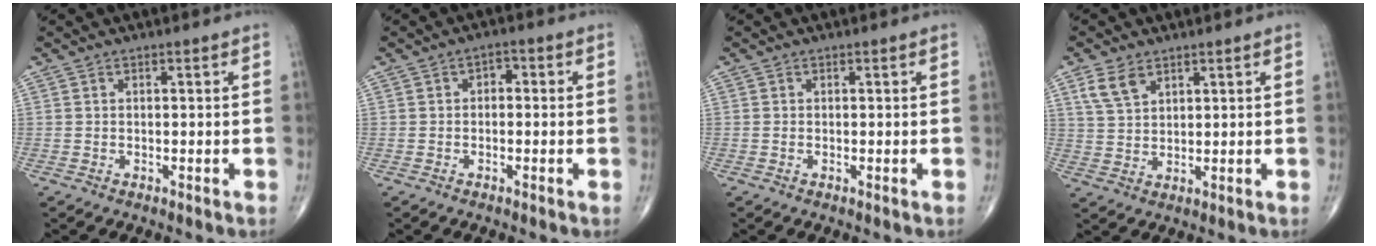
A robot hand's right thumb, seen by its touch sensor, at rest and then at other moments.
{"total": 2.1, "force": [0.0, 1.5, 1.5], "torque": [-0.008, 0.009, -0.010]}
{"total": 0.0}
{"total": 5.0, "force": [3.1, 2.8, 2.8], "torque": [-0.050, -0.010, 0.067]}